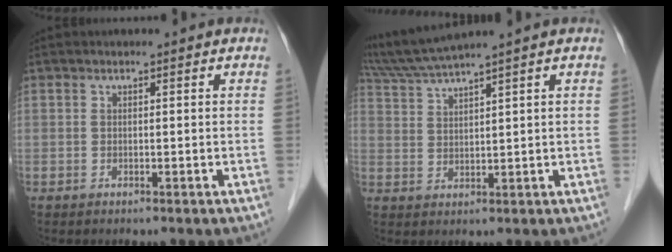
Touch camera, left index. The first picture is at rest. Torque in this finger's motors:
{"motor_torque": [0.42, -0.53, 0.05, 0.08]}